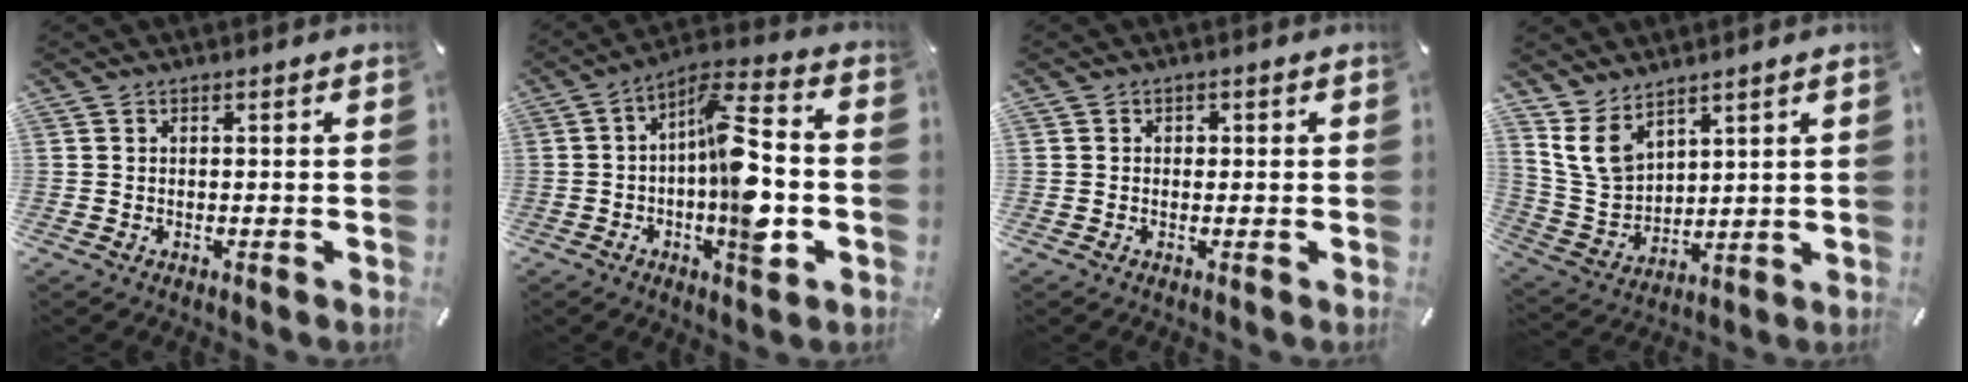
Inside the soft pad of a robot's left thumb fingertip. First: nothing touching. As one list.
[{"total": 16.2, "force": [-2.7, 5.6, 14.9], "torque": [-0.241, -0.002, -0.050]}, {"total": 1.0, "force": [0.0, 0.9, 0.3], "torque": [-0.007, 0.005, -0.002]}, {"total": 9.1, "force": [5.7, 6.0, 3.7], "torque": [-0.110, -0.023, 0.111]}]